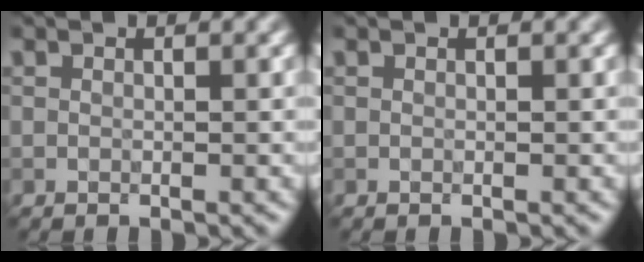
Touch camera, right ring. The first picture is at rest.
{"total": 0.0}